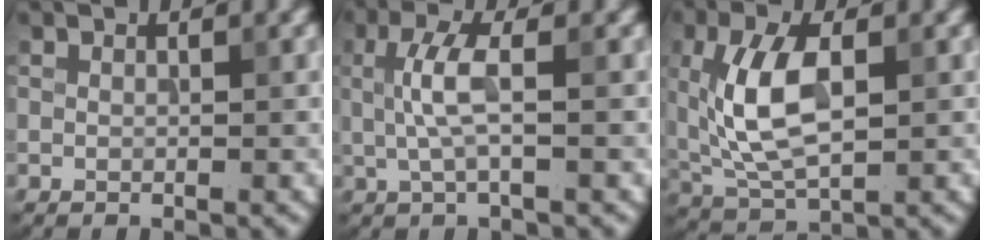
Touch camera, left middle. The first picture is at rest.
{"total": 3.4, "force": [0.3, 0.8, 3.3], "torque": [-0.076, 0.003, 0.005]}
{"total": 7.1, "force": [0.9, 3.6, 6.1], "torque": [-0.132, 0.005, 0.019]}